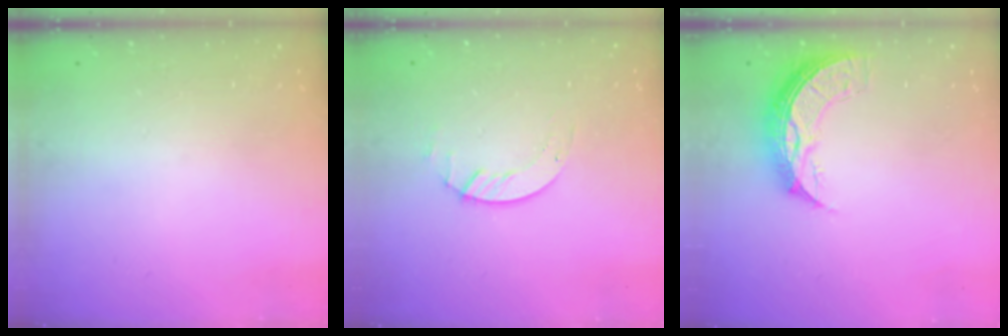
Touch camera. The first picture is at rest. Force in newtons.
{"total": 2.0, "press": 2.0, "slide": 0.2}
{"total": 9.2, "press": 9.2, "slide": 0.7}